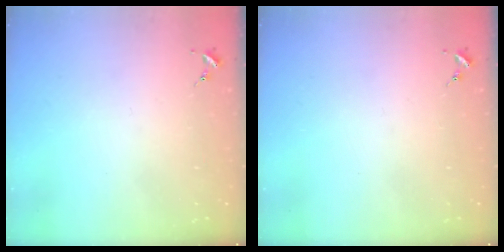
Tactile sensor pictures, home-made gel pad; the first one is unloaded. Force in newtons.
{"total": 0.0}